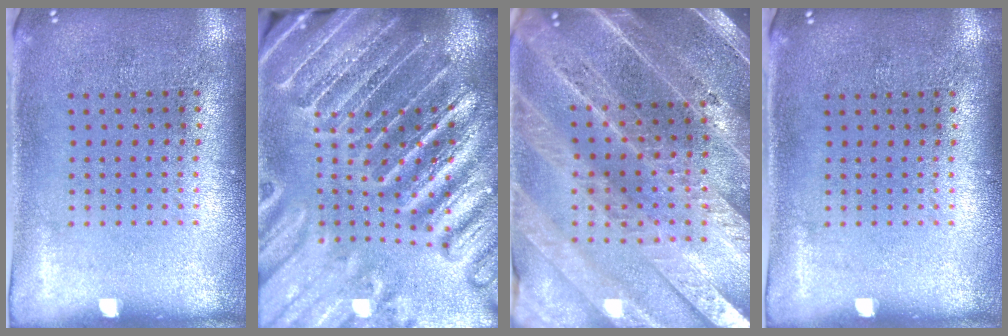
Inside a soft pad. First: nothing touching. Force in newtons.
{"total": 4.7, "press": 4.3, "slide": 1.8}
{"total": 4.9, "press": 4.3, "slide": 2.3}
{"total": 0.0}